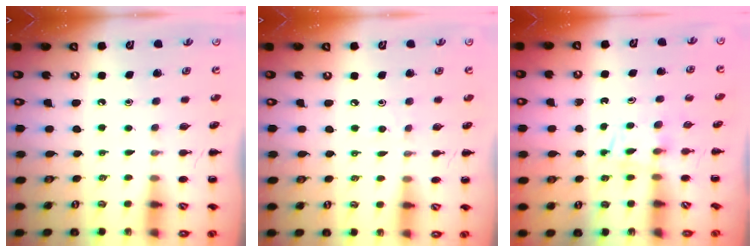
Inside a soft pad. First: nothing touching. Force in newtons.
{"total": 2.4, "press": 2.3, "slide": 0.8}
{"total": 2.7, "press": 2.4, "slide": 1.1}